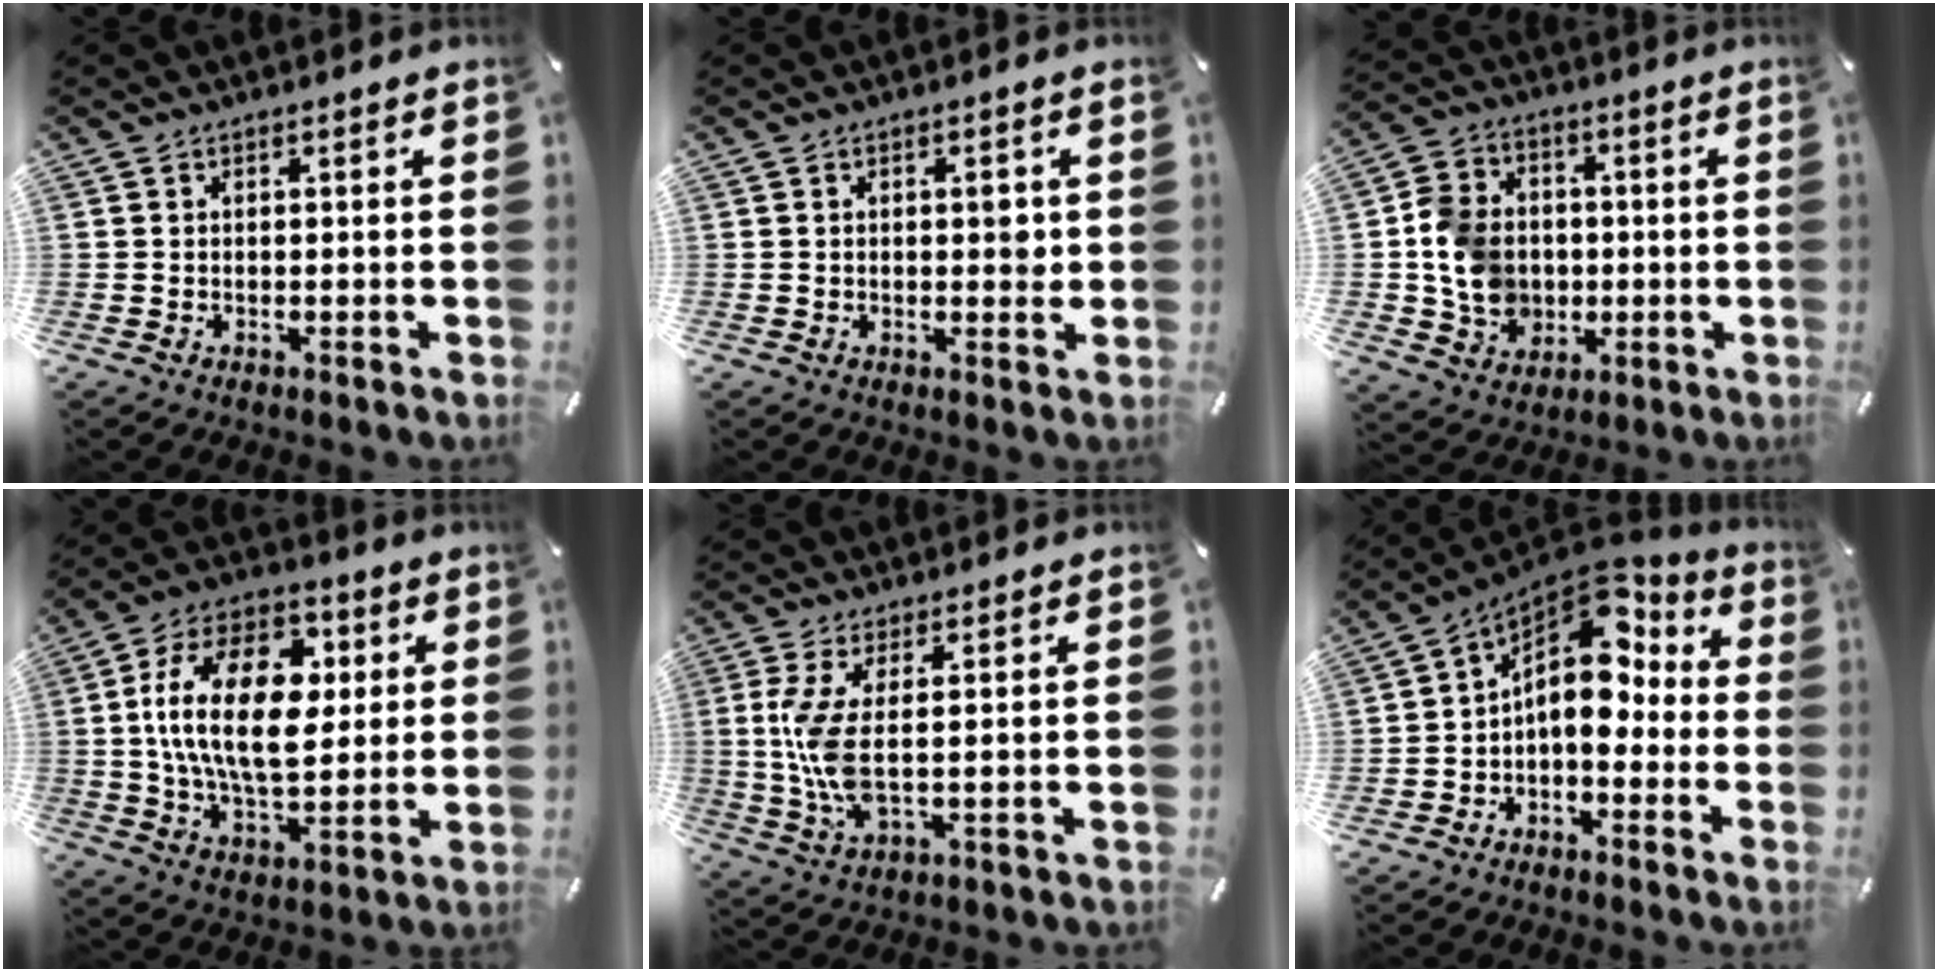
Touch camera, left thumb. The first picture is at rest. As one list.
[{"total": 3.1, "force": [0.2, 1.5, 2.6], "torque": [-0.027, -0.004, -0.003]}, {"total": 12.0, "force": [-0.9, 10.7, 5.2], "torque": [-0.115, 0.020, -0.011]}, {"total": 20.7, "force": [3.1, 12.1, 16.5], "torque": [-0.313, 0.007, 0.048]}, {"total": 9.0, "force": [0.9, 2.7, 8.5], "torque": [-0.198, -0.020, 0.013]}, {"total": 11.2, "force": [2.6, 7.2, 8.1], "torque": [-0.138, -0.038, 0.039]}]